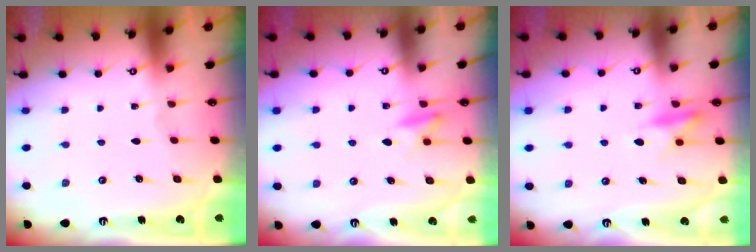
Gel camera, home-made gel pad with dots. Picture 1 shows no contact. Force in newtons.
{"total": 8.7, "press": 8.6, "slide": 1.4}
{"total": 10.5, "press": 10.4, "slide": 1.2}